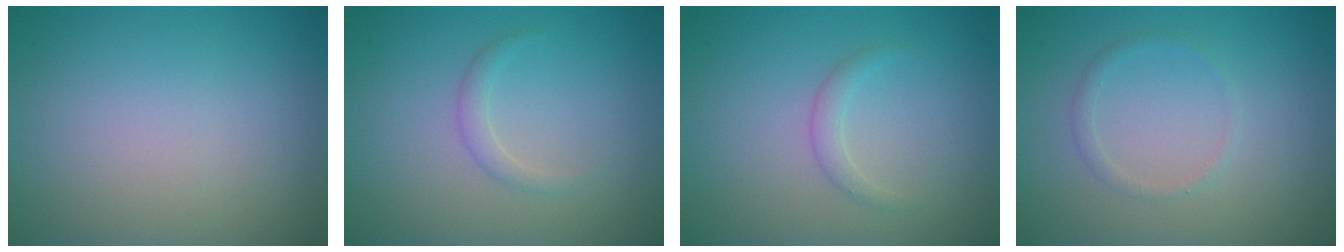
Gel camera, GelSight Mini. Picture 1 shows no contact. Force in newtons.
{"total": 1.1, "press": 1.1, "slide": 0.1}
{"total": 1.2, "press": 1.2, "slide": 0.0}
{"total": 0.9, "press": 0.9, "slide": 0.1}